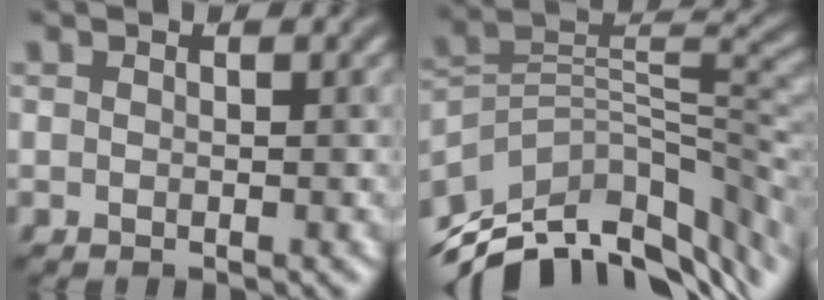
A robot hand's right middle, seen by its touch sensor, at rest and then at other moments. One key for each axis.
{"total": 12.2, "fx": -7.8, "fy": 6.2, "fz": 7.1, "tx": -0.149, "ty": 0.006, "tz": -0.136}